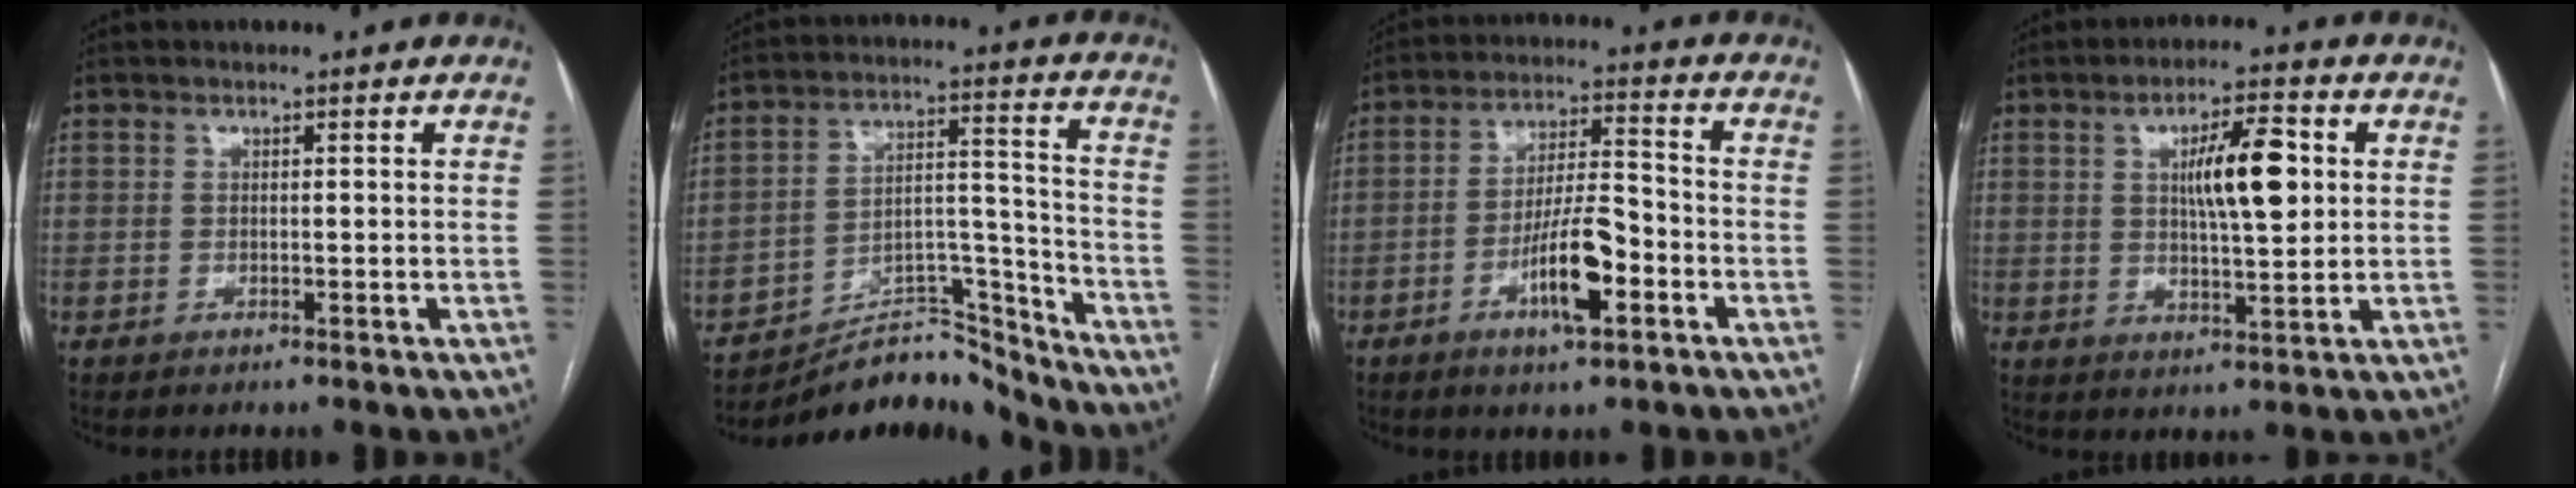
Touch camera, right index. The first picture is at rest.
{"total": 12.1, "force": [-11.8, 2.8, 0.7], "torque": [0.002, 0.063, -0.192]}
{"total": 9.6, "force": [-3.9, 2.0, 8.5], "torque": [-0.157, 0.002, -0.066]}
{"total": 9.1, "force": [2.0, 2.0, 8.6], "torque": [-0.146, 0.008, 0.035]}